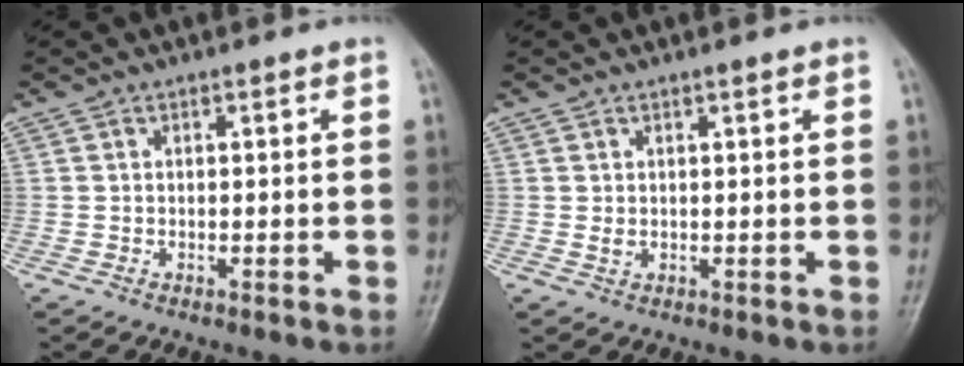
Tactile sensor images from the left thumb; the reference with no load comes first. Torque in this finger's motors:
{"motor_torque": [-0.29, -0.31, 0.33, 0.07, 0.02]}